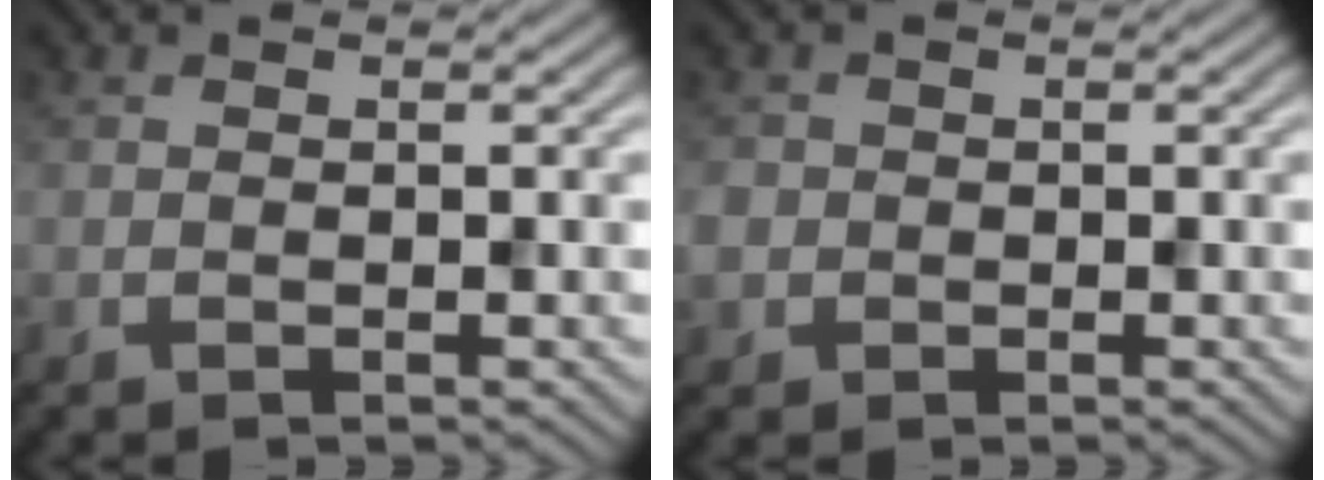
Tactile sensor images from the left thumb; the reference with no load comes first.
{"total": 2.7, "force": [-0.5, 2.5, 0.7], "torque": [-0.028, -0.004, -0.011]}